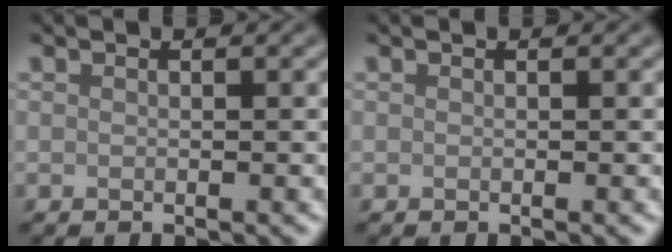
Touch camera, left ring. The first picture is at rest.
{"total": 0.0}